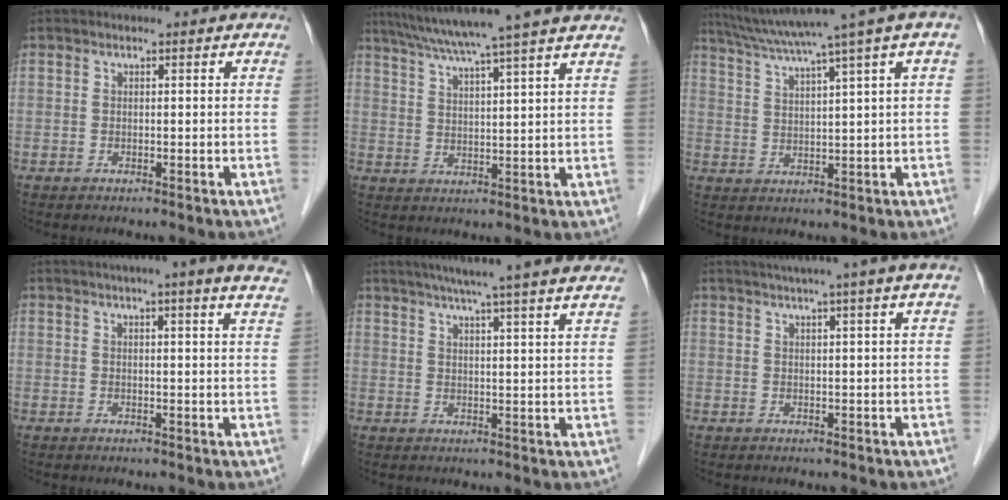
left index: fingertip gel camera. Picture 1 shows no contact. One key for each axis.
{"total": 14.6, "fx": 12.1, "fy": -1.7, "fz": 7.9, "tx": -0.133, "ty": 0.011, "tz": 0.165}
{"total": 12.1, "fx": 8.3, "fy": -1.6, "fz": 8.6, "tx": -0.144, "ty": 0.021, "tz": 0.122}
{"total": 12.9, "fx": 10.6, "fy": -0.3, "fz": 7.3, "tx": -0.099, "ty": 0.003, "tz": 0.112}
{"total": 18.6, "fx": 15.7, "fy": -0.6, "fz": 9.9, "tx": -0.155, "ty": 0.012, "tz": 0.197}
{"total": 8.7, "fx": 6.9, "fy": -1.8, "fz": 5.0, "tx": -0.067, "ty": 0.020, "tz": 0.079}